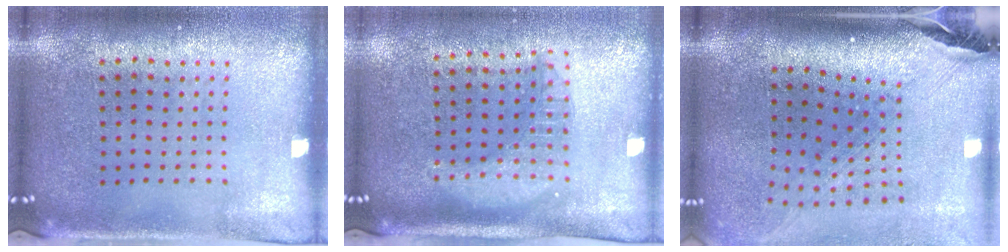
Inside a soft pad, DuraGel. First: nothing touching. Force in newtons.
{"total": 1.8, "press": 1.5, "slide": 0.9}
{"total": 2.4, "press": 1.8, "slide": 1.6}